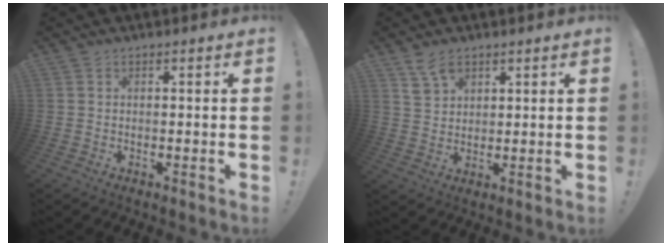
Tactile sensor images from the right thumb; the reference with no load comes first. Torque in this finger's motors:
{"motor_torque": [0.02, 0.41, 0.03, -0.07, 0.00]}